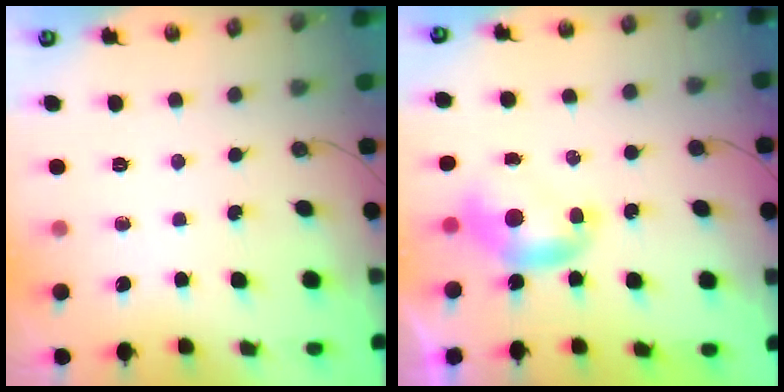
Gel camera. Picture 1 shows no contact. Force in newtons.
{"total": 0.0}